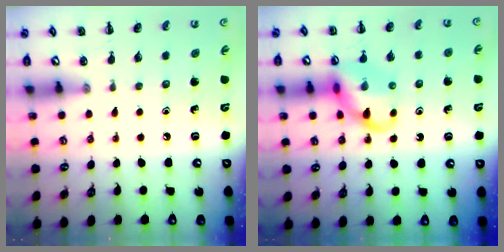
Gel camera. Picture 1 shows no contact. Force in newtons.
{"total": 12.0, "press": 11.9, "slide": 1.6}